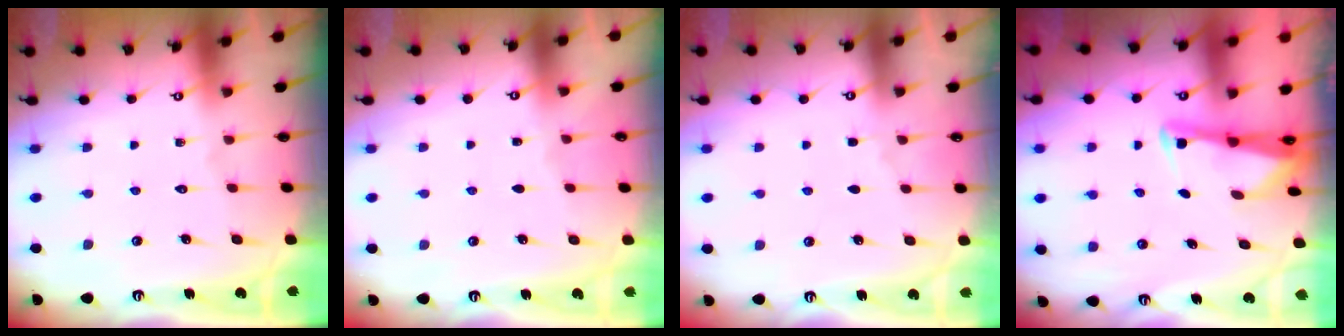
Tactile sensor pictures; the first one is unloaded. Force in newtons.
{"total": 0.0}
{"total": 1.2, "press": 1.2, "slide": 0.3}
{"total": 2.7, "press": 2.6, "slide": 0.2}